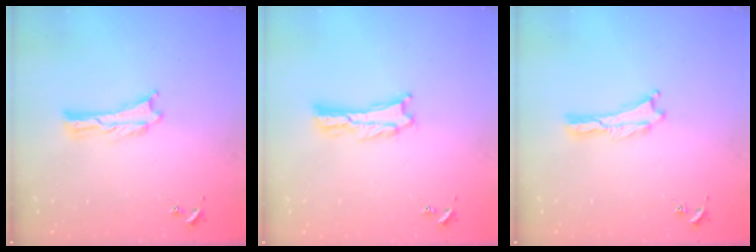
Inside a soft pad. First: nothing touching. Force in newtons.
{"total": 1.6, "press": 1.6, "slide": 0.2}
{"total": 0.0}